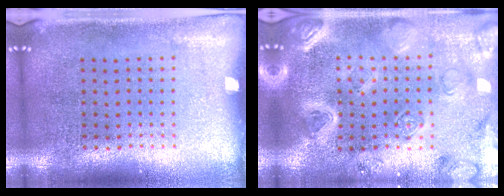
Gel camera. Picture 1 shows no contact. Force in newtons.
{"total": 3.8, "press": 3.4, "slide": 1.6}